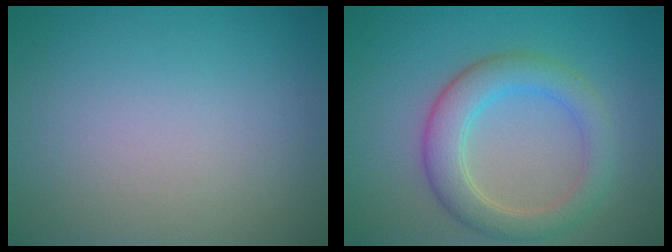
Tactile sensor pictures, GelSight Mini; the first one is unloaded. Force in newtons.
{"total": 4.6, "press": 4.6, "slide": 0.1}